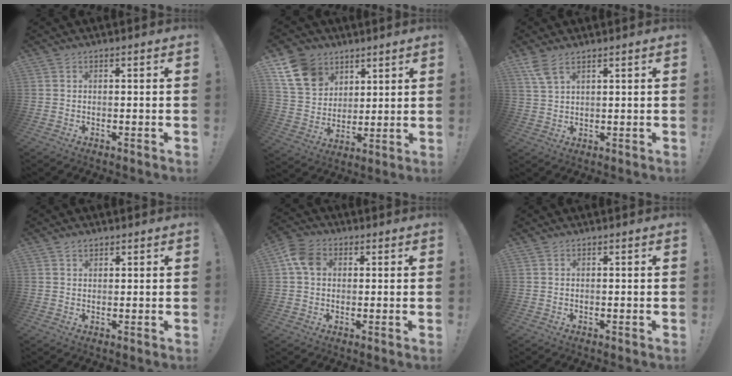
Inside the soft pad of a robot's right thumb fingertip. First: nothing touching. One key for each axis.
{"total": 14.9, "fx": 8.0, "fy": 11.1, "fz": 5.9, "tx": -0.112, "ty": -0.035, "tz": 0.163}
{"total": 5.0, "fx": 3.5, "fy": 1.7, "fz": 3.3, "tx": -0.067, "ty": -0.012, "tz": 0.066}
{"total": 1.7, "fx": 1.3, "fy": 1.0, "fz": 0.7, "tx": -0.010, "ty": -0.003, "tz": 0.023}
{"total": 7.9, "fx": 2.1, "fy": 5.8, "fz": 4.9, "tx": -0.093, "ty": 0.008, "tz": 0.044}
{"total": 0.0}